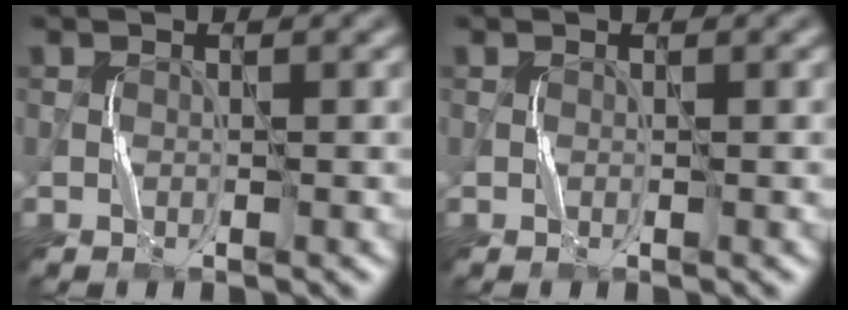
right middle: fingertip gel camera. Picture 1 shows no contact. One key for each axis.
{"total": 0.0}